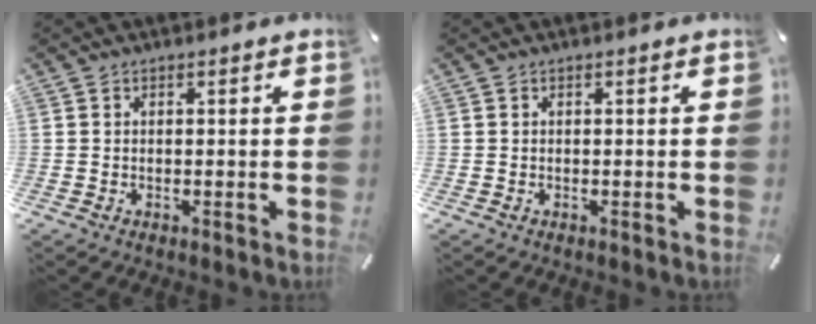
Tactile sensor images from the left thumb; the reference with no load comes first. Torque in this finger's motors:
{"motor_torque": [0.04, -0.05, -0.04, 0.12, 0.00]}